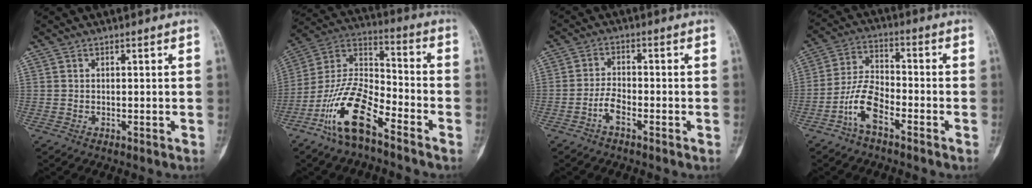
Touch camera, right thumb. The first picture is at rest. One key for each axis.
{"total": 15.1, "fx": -9.1, "fy": 5.5, "fz": 10.7, "tx": -0.207, "ty": 0.067, "tz": -0.180}
{"total": 3.5, "fx": -2.1, "fy": 1.2, "fz": 2.5, "tx": -0.048, "ty": 0.018, "tz": -0.043}
{"total": 8.1, "fx": -4.3, "fy": 3.5, "fz": 5.9, "tx": -0.119, "ty": 0.035, "tz": -0.090}